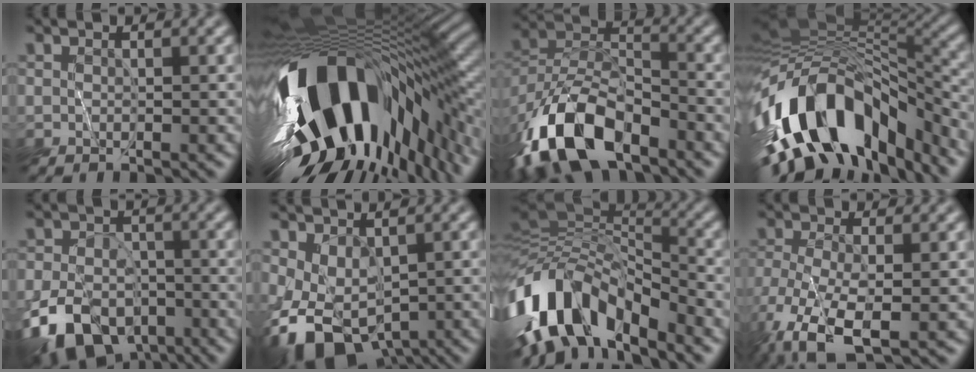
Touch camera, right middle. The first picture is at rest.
{"total": 17.6, "force": [-5.5, 8.5, 14.4], "torque": [-0.274, -0.038, -0.075]}
{"total": 11.3, "force": [-7.7, 5.1, 6.5], "torque": [-0.128, -0.001, -0.157]}
{"total": 14.0, "force": [-7.5, 7.1, 9.5], "torque": [-0.173, 0.013, -0.123]}
{"total": 10.0, "force": [-5.7, 6.2, 5.5], "torque": [-0.093, -0.030, -0.106]}
{"total": 6.4, "force": [-2.7, 4.1, 4.2], "torque": [-0.073, -0.011, -0.038]}
{"total": 10.9, "force": [-6.5, 5.2, 7.0], "torque": [-0.130, 0.017, -0.133]}
{"total": 7.8, "force": [-4.3, 3.2, 5.7], "torque": [-0.139, -0.029, -0.080]}